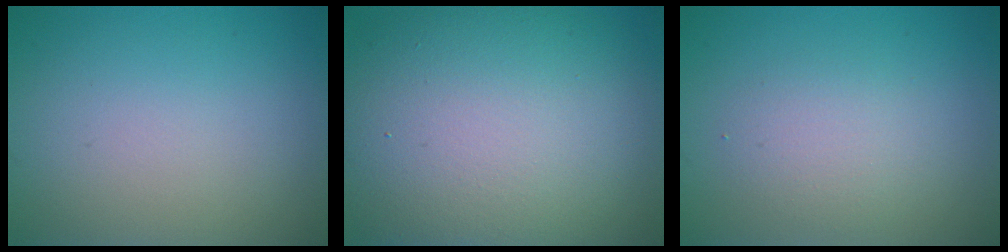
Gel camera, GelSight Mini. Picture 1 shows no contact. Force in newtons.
{"total": 15.1, "press": 15.1, "slide": 1.3}
{"total": 2.3, "press": 2.3, "slide": 0.2}